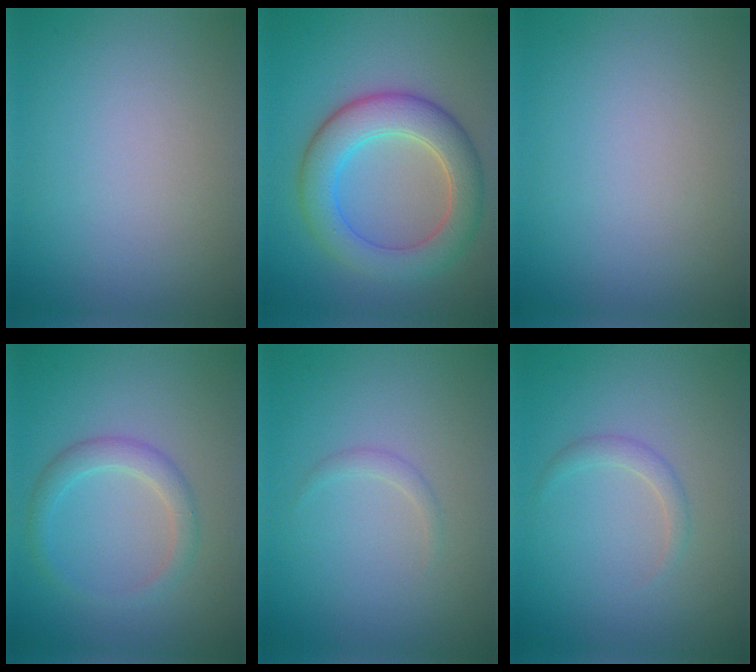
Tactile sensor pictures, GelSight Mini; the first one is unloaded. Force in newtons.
{"total": 6.4, "press": 6.4, "slide": 0.3}
{"total": 0.0}
{"total": 2.3, "press": 2.3, "slide": 0.0}
{"total": 0.7, "press": 0.7, "slide": 0.0}
{"total": 0.7, "press": 0.7, "slide": 0.1}